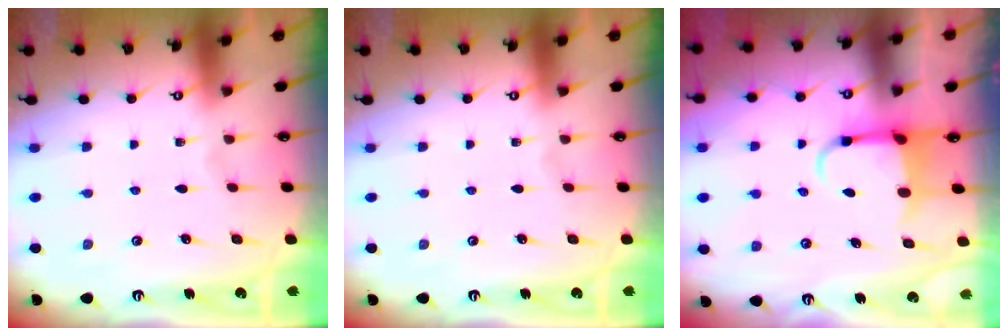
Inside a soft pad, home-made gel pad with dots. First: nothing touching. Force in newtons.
{"total": 0.0}
{"total": 4.0, "press": 3.9, "slide": 1.0}